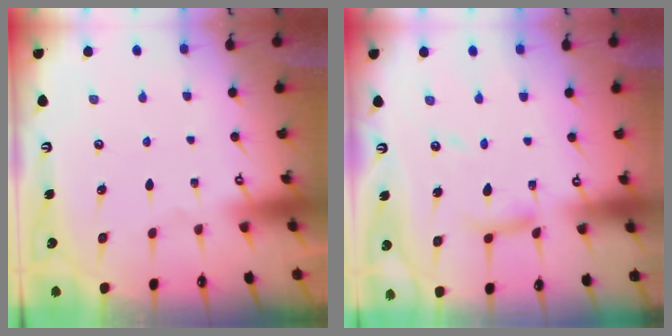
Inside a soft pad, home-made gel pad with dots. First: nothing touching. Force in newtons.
{"total": 8.7, "press": 8.7, "slide": 0.8}